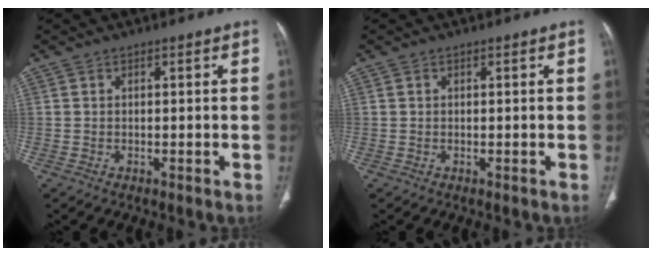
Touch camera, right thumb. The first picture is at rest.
{"total": 0.0}